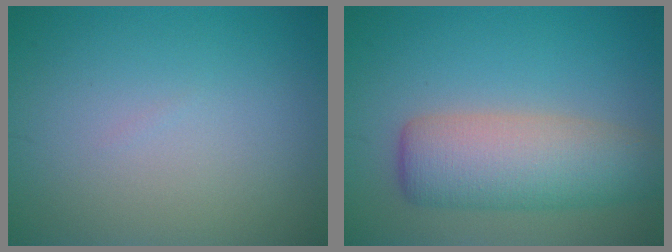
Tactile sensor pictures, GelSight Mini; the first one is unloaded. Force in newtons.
{"total": 6.8, "press": 6.8, "slide": 0.3}